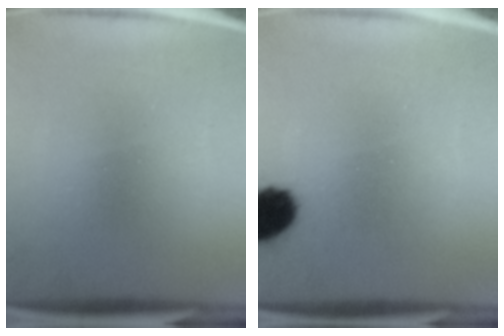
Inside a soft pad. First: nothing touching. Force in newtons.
{"total": 9.8}